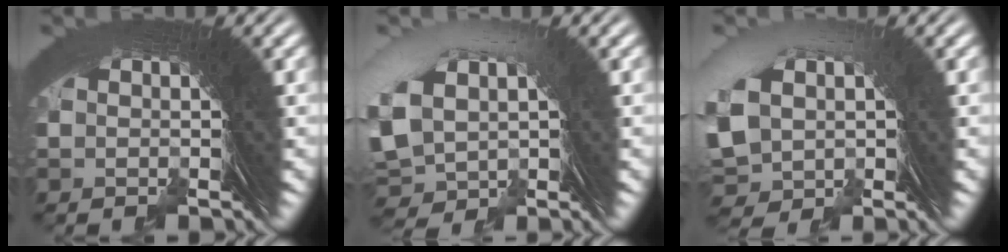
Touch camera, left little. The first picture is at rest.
{"total": 5.1, "force": [0.1, 4.1, 2.9], "torque": [-0.090, -0.003, 0.011]}
{"total": 4.5, "force": [-0.2, 4.0, 2.1], "torque": [-0.073, -0.003, 0.002]}